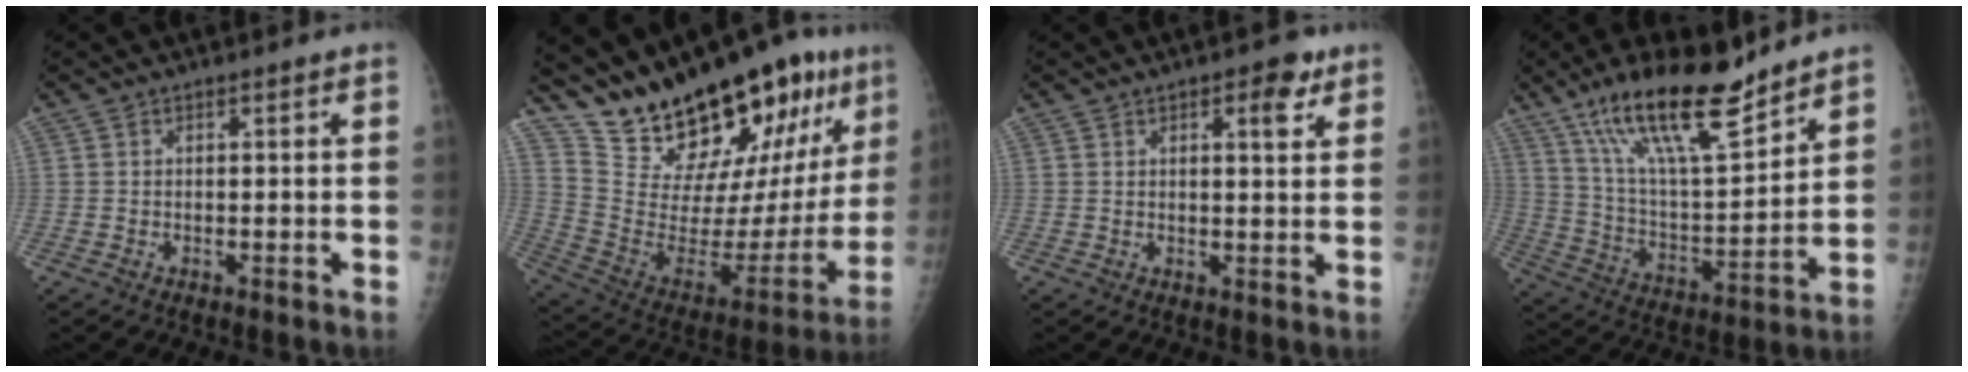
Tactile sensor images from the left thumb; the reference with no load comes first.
{"total": 28.3, "force": [20.8, 9.4, 16.8], "torque": [-0.231, -0.102, 0.332]}
{"total": 4.9, "force": [2.6, 1.9, 3.7], "torque": [-0.037, -0.009, 0.029]}
{"total": 20.5, "force": [14.6, 5.4, 13.3], "torque": [-0.208, -0.070, 0.263]}